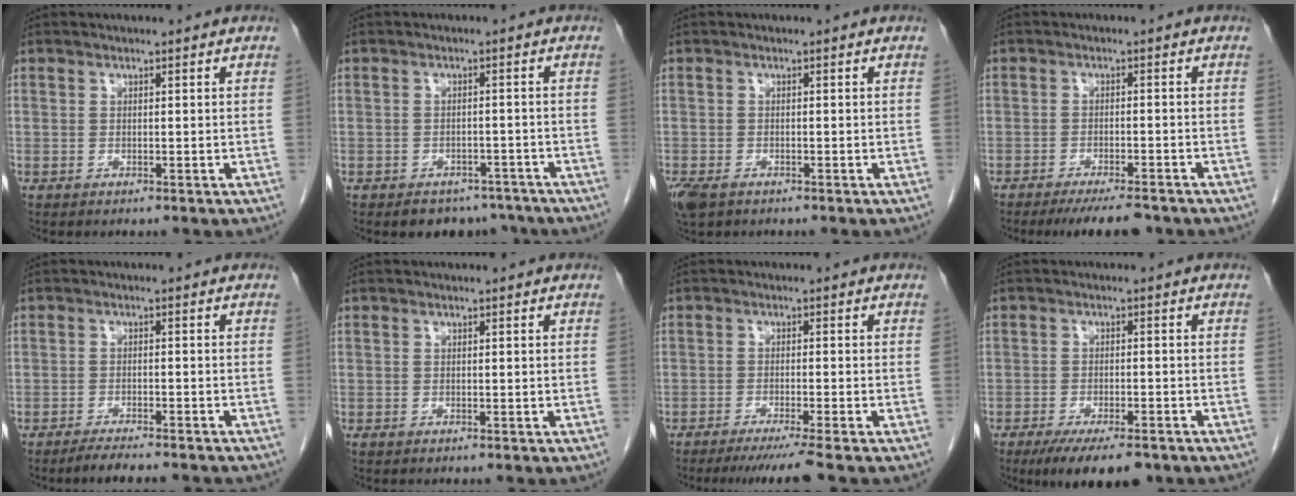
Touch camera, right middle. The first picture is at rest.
{"total": 5.6, "force": [-4.6, 3.1, 0.7], "torque": [0.009, 0.009, -0.058]}
{"total": 4.4, "force": [-2.8, 2.3, 2.5], "torque": [-0.058, -0.012, -0.047]}
{"total": 7.1, "force": [-5.9, 1.3, 3.6], "torque": [-0.047, -0.010, -0.091]}
{"total": 7.1, "force": [-6.3, 0.6, 3.2], "torque": [-0.038, -0.009, -0.093]}
{"total": 0.0}
{"total": 6.3, "force": [-5.2, -1.7, 3.2], "torque": [-0.034, -0.021, -0.083]}
{"total": 9.4, "force": [-6.9, 2.6, 5.8], "torque": [-0.084, -0.013, -0.102]}